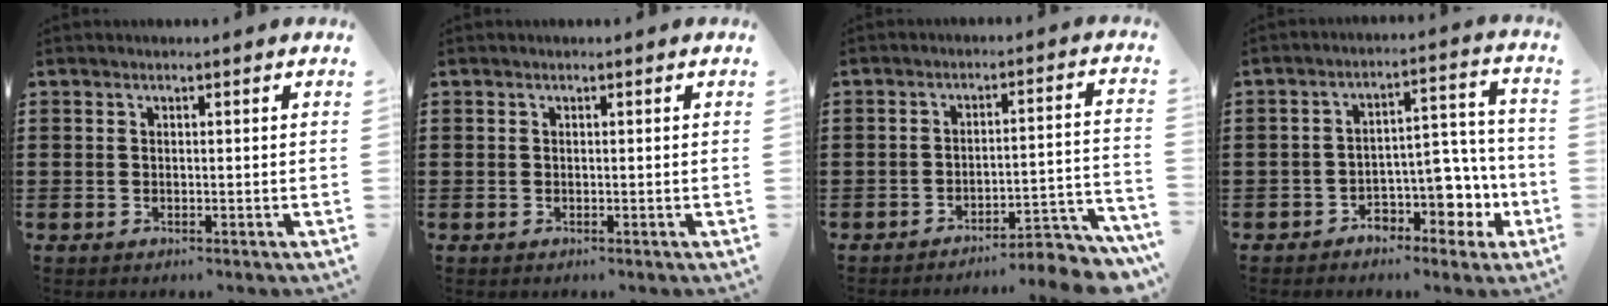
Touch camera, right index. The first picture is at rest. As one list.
[{"total": 0.0}, {"total": 4.9, "force": [-4.5, 0.2, 1.9], "torque": [-0.034, -0.010, -0.091]}, {"total": 7.1, "force": [-3.4, 4.7, 4.0], "torque": [-0.054, 0.011, -0.060]}]